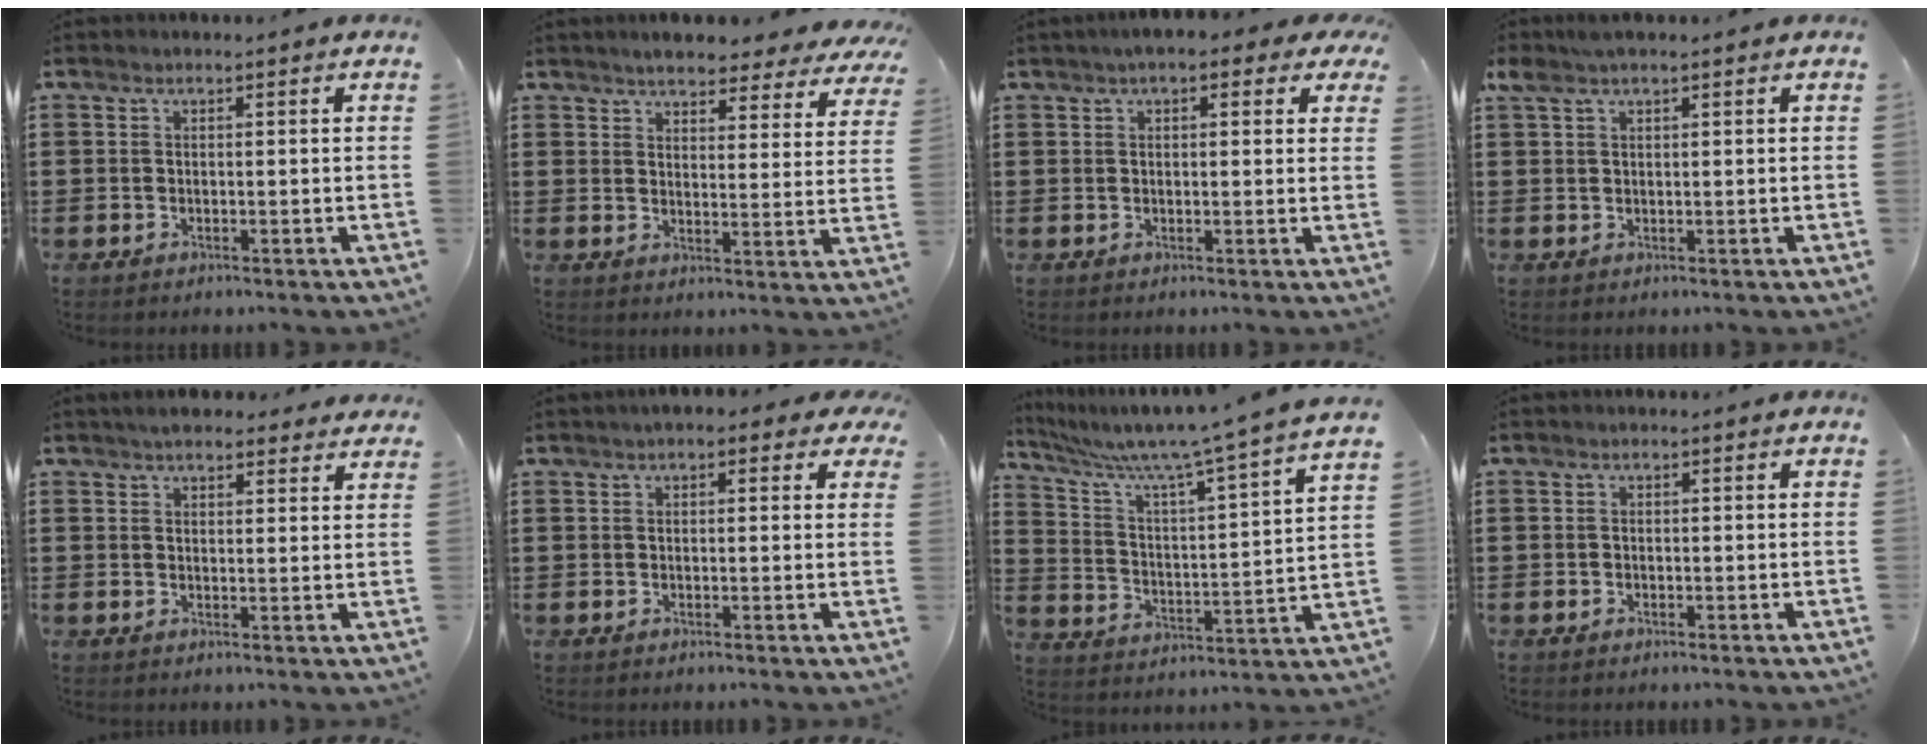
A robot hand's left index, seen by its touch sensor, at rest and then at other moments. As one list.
[{"total": 4.5, "force": [4.4, 0.3, 1.1], "torque": [-0.033, -0.021, 0.075]}, {"total": 2.9, "force": [1.9, 1.0, 1.9], "torque": [-0.044, 0.007, 0.033]}, {"total": 2.2, "force": [1.3, 0.6, 1.7], "torque": [-0.037, 0.004, 0.025]}, {"total": 3.6, "force": [3.2, 1.2, 1.1], "torque": [-0.021, -0.002, 0.058]}, {"total": 1.9, "force": [1.1, 1.0, 1.2], "torque": [-0.029, 0.010, 0.018]}, {"total": 6.9, "force": [5.8, -0.8, 3.6], "torque": [-0.098, -0.051, 0.085]}, {"total": 0.5, "force": [-0.3, 0.4, 0.0], "torque": [-0.003, 0.002, -0.007]}]